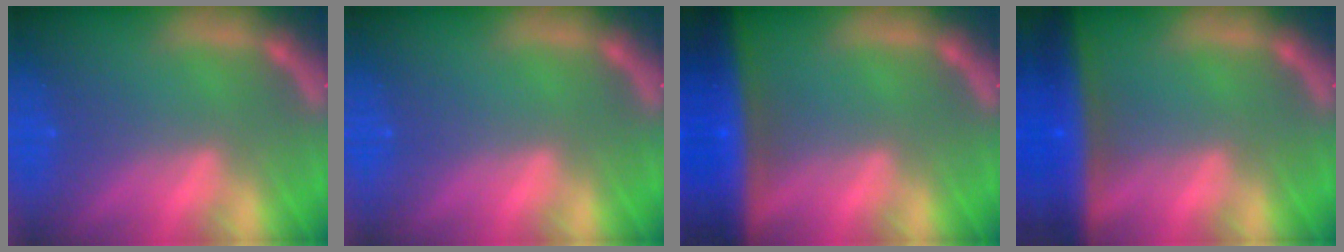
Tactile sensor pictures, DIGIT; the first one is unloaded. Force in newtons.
{"total": 0.0}
{"total": 10.0}
{"total": 8.0}